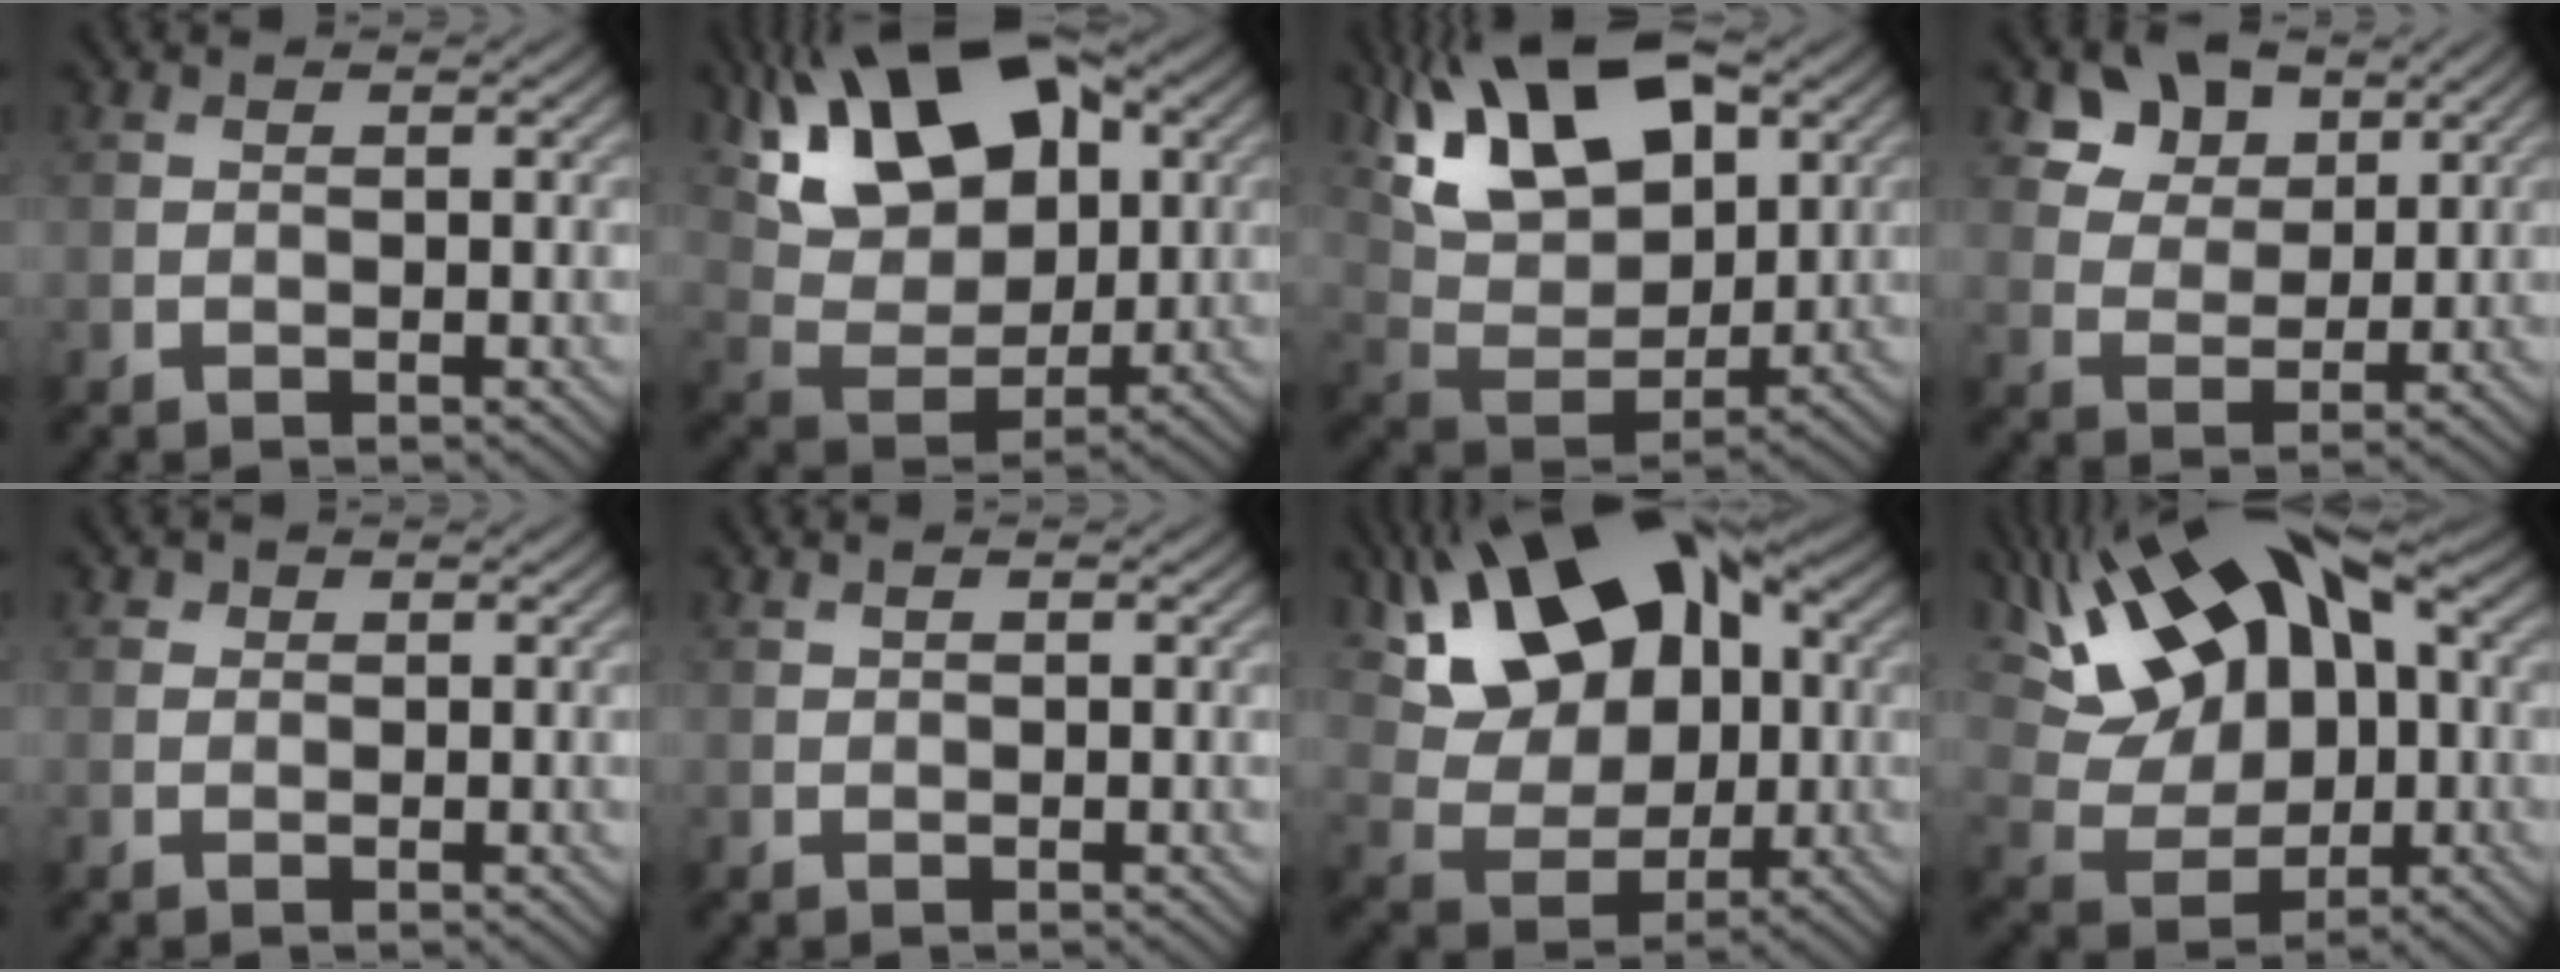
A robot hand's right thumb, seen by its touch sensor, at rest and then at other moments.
{"total": 17.0, "force": [7.6, 9.6, 11.7], "torque": [-0.220, 0.018, 0.113]}
{"total": 16.9, "force": [9.0, 8.3, 11.6], "torque": [-0.225, 0.018, 0.144]}
{"total": 6.6, "force": [4.2, 4.3, 2.8], "torque": [-0.063, -0.021, 0.088]}
{"total": 0.7, "force": [0.5, 0.5, 0.1], "torque": [0.002, -0.002, 0.008]}
{"total": 0.6, "force": [0.5, 0.2, 0.3], "torque": [-0.009, 0.003, 0.009]}
{"total": 18.6, "force": [6.7, 11.7, 12.9], "torque": [-0.246, 0.052, 0.101]}
{"total": 17.5, "force": [4.8, 10.4, 13.2], "torque": [-0.257, 0.041, 0.069]}